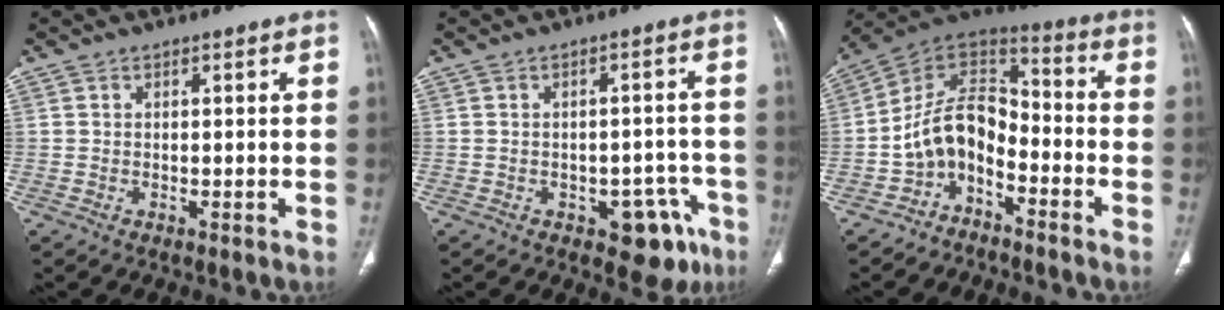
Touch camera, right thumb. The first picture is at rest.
{"total": 8.3, "force": [-4.4, 4.8, 5.0], "torque": [-0.021, 0.032, -0.050]}
{"total": 11.3, "force": [-5.4, 7.2, 6.8], "torque": [-0.099, 0.088, -0.112]}